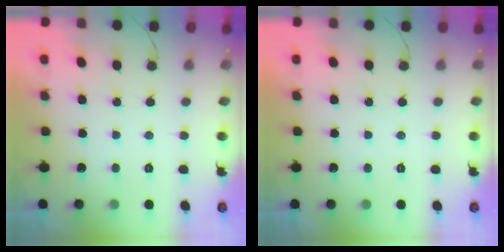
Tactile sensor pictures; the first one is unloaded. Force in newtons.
{"total": 0.0}